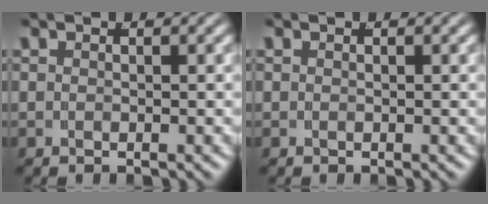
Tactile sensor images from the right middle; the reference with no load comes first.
{"total": 0.0}